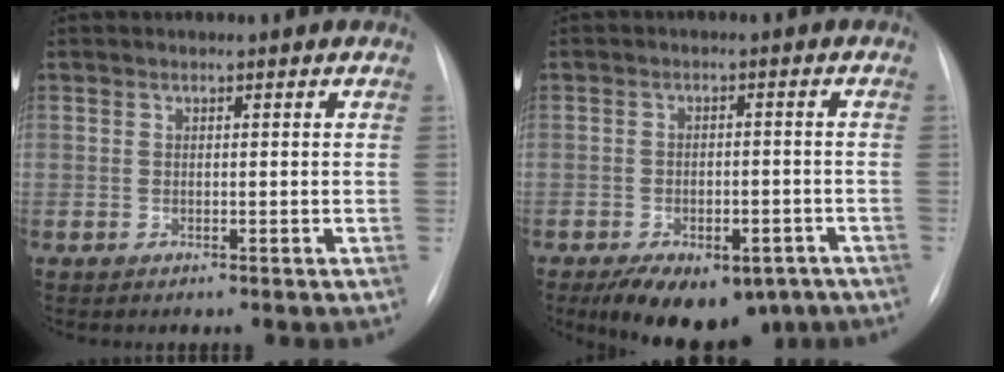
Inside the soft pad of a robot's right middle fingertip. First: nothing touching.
{"total": 13.3, "force": [-8.8, 7.1, 7.1], "torque": [-0.117, 0.002, -0.119]}